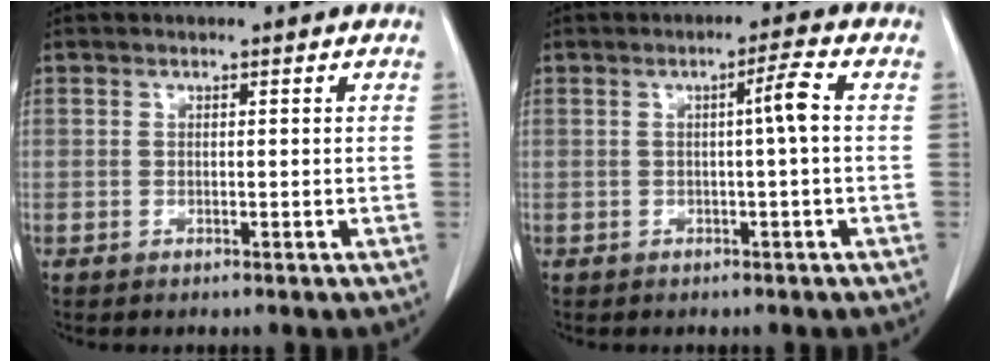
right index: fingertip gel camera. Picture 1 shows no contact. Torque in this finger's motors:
{"motor_torque": [0.02, 0.15, 0.10, 0.05]}